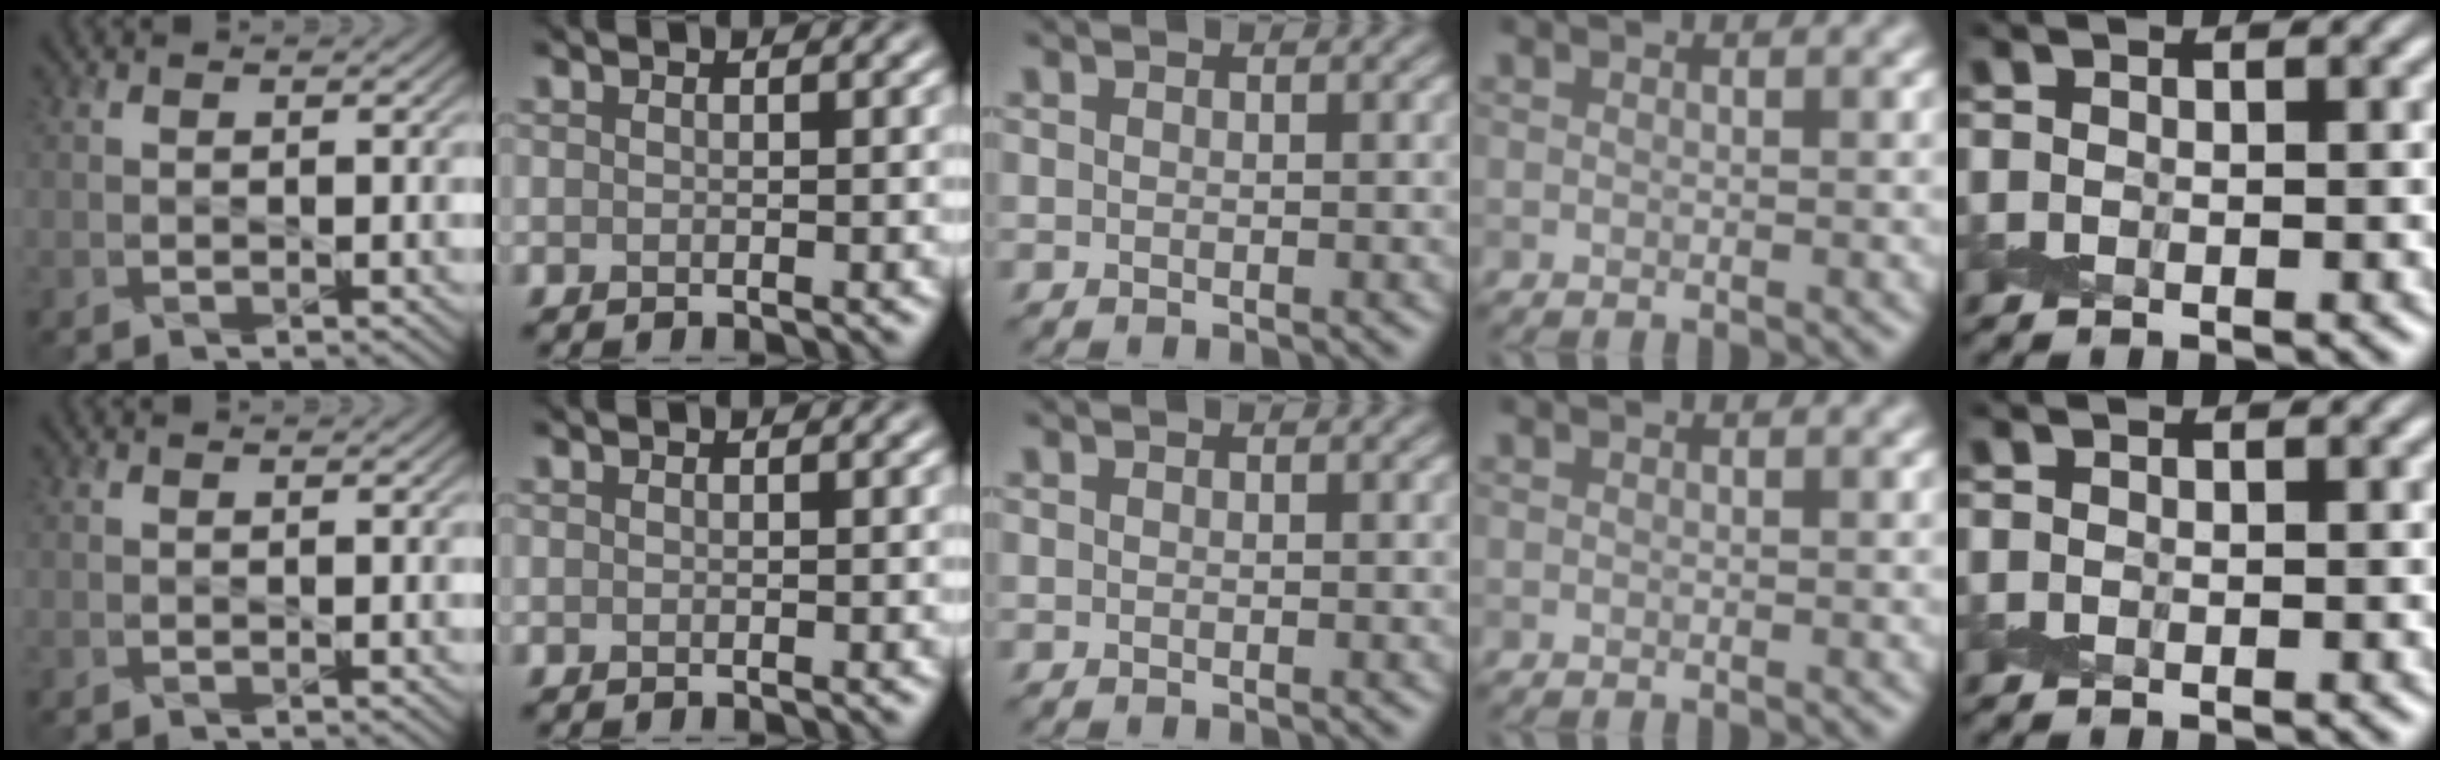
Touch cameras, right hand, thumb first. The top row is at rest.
{}